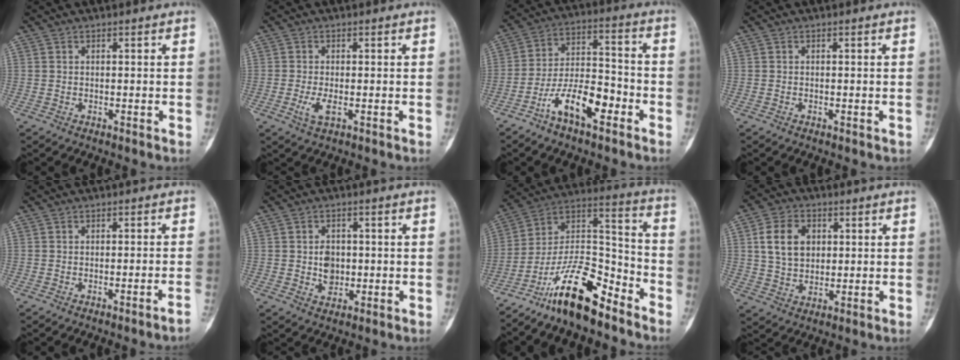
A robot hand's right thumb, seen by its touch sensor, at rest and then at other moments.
{"total": 3.2, "force": [-0.9, 1.2, 2.8], "torque": [-0.065, -0.006, -0.018]}
{"total": 13.7, "force": [-7.7, 5.3, 10.0], "torque": [-0.181, 0.069, -0.144]}
{"total": 0.5, "force": [-0.4, 0.3, 0.3], "torque": [-0.009, 0.003, -0.003]}
{"total": 2.6, "force": [-1.9, -0.7, 1.6], "torque": [-0.038, 0.021, -0.021]}
{"total": 4.4, "force": [-0.3, 3.5, 2.7], "torque": [-0.024, 0.003, -0.002]}
{"total": 17.7, "force": [-12.6, 5.9, 10.9], "torque": [-0.175, 0.102, -0.226]}
{"total": 9.1, "force": [2.1, 6.7, 5.8], "torque": [-0.082, -0.001, 0.039]}